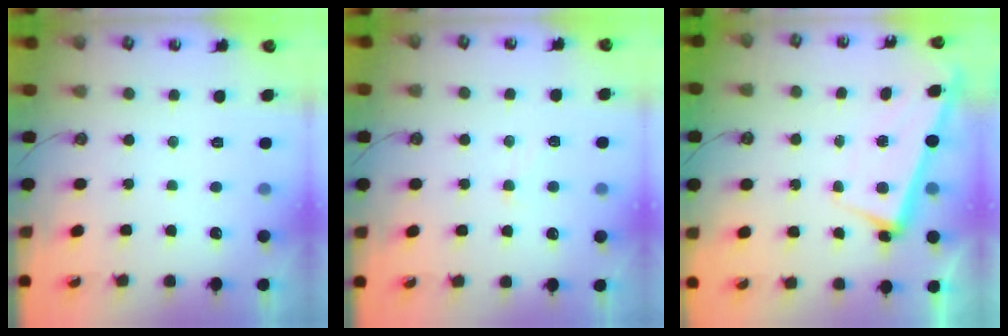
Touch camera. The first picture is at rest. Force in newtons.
{"total": 0.7, "press": 0.5, "slide": 0.5}
{"total": 2.4, "press": 2.2, "slide": 0.9}